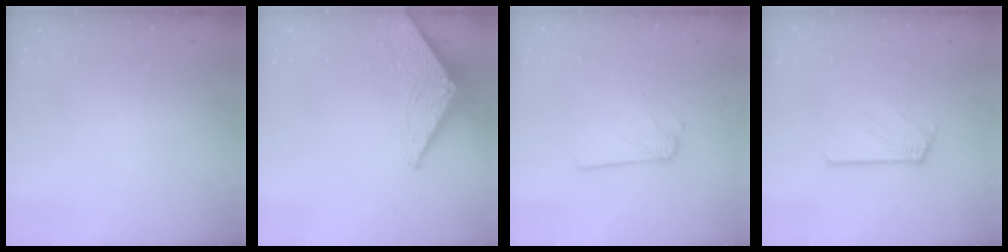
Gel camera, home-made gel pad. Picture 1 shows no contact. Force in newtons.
{"total": 4.4, "press": 4.4, "slide": 0.3}
{"total": 2.3, "press": 2.3, "slide": 0.2}
{"total": 2.3, "press": 2.3, "slide": 0.1}